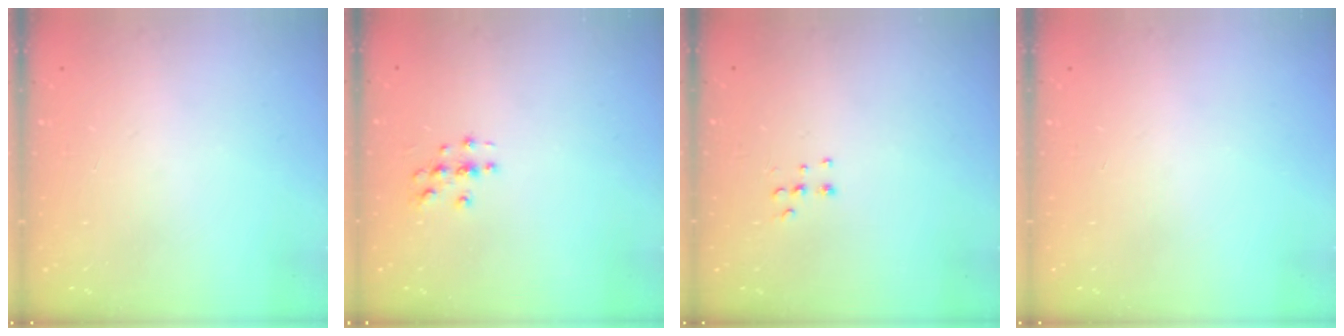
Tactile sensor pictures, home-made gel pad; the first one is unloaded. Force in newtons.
{"total": 2.8, "press": 2.8, "slide": 0.3}
{"total": 5.3, "press": 5.2, "slide": 0.5}
{"total": 0.0}